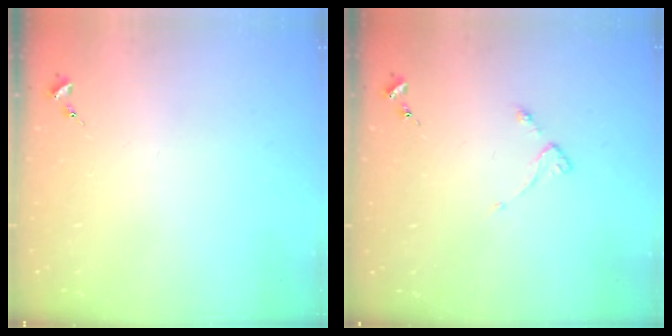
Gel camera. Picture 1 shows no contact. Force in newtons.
{"total": 2.8, "press": 2.7, "slide": 0.5}